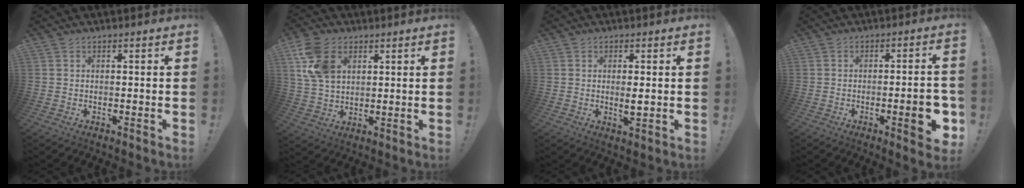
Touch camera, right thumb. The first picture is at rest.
{"total": 12.7, "force": [4.9, 8.7, 7.9], "torque": [-0.154, -0.003, 0.096]}
{"total": 3.3, "force": [0.4, 0.9, 3.2], "torque": [-0.046, -0.006, 0.006]}
{"total": 9.1, "force": [-2.7, 2.1, 8.4], "torque": [-0.103, 0.002, -0.042]}